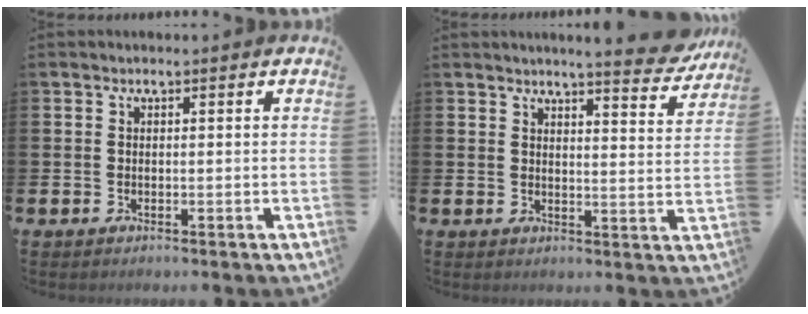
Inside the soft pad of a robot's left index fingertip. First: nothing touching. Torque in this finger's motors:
{"motor_torque": [0.83, -1.31, 0.28, 0.07]}